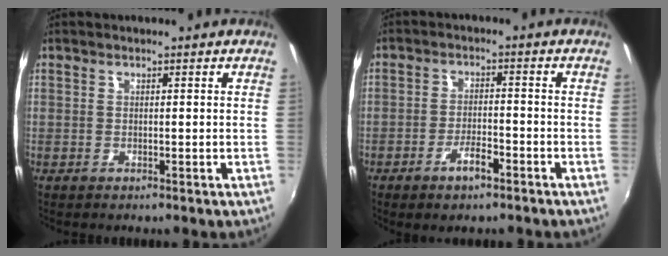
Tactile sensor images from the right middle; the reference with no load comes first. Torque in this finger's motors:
{"motor_torque": [1.19, -0.95, 0.31, 0.13]}